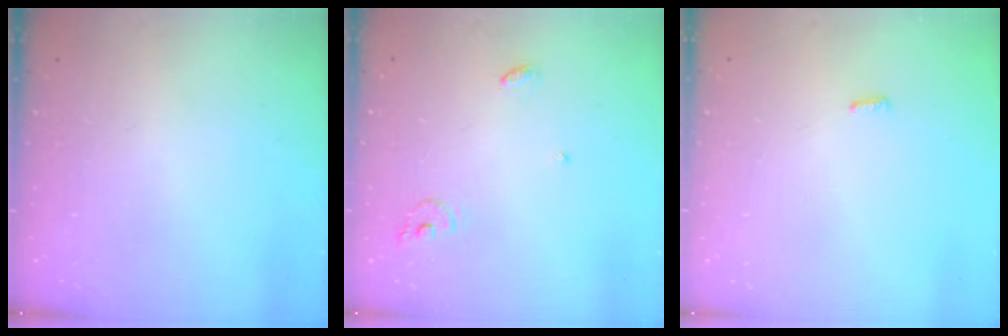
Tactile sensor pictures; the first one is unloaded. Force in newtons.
{"total": 6.2, "press": 6.2, "slide": 0.2}
{"total": 2.8, "press": 2.8, "slide": 0.5}